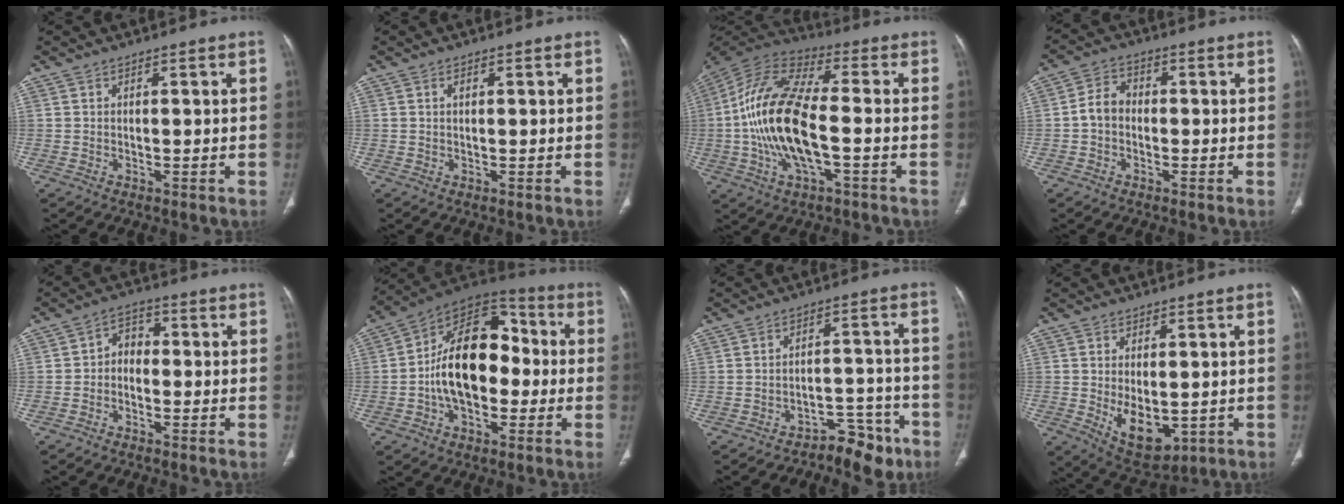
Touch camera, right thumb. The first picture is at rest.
{"total": 0.9, "force": [0.3, 0.5, 0.7], "torque": [-0.013, 0.002, 0.006]}
{"total": 19.0, "force": [-2.7, 7.6, 17.2], "torque": [-0.356, 0.026, -0.052]}
{"total": 4.8, "force": [-0.7, 3.8, 3.0], "torque": [-0.044, 0.017, -0.023]}
{"total": 4.2, "force": [-1.0, 3.2, 2.5], "torque": [-0.022, 0.024, -0.030]}
{"total": 19.2, "force": [-1.3, 12.1, 14.9], "torque": [-0.215, 0.042, -0.029]}
{"total": 7.0, "force": [-5.4, 3.6, 2.6], "torque": [-0.009, 0.074, -0.077]}
{"total": 9.4, "force": [-1.3, 5.3, 7.7], "torque": [-0.110, -0.013, 0.000]}